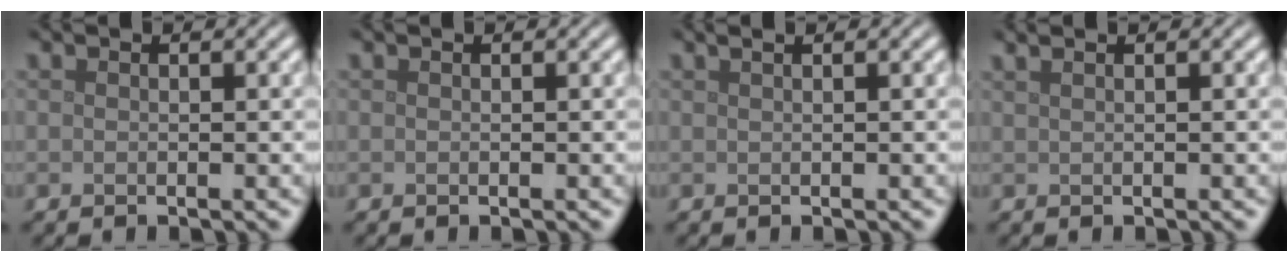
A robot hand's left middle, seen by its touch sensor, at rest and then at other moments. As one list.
[{"total": 0.0}, {"total": 1.9, "force": [1.1, 0.9, 1.2], "torque": [-0.006, 0.003, -0.003]}, {"total": 2.5, "force": [1.5, 1.2, 1.6], "torque": [-0.011, 0.010, -0.004]}]